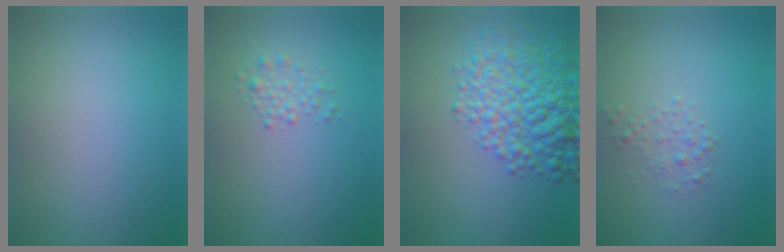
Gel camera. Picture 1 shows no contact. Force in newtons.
{"total": 1.6, "press": 1.6, "slide": 0.1}
{"total": 7.6, "press": 7.6, "slide": 0.3}
{"total": 1.4, "press": 1.4, "slide": 0.0}